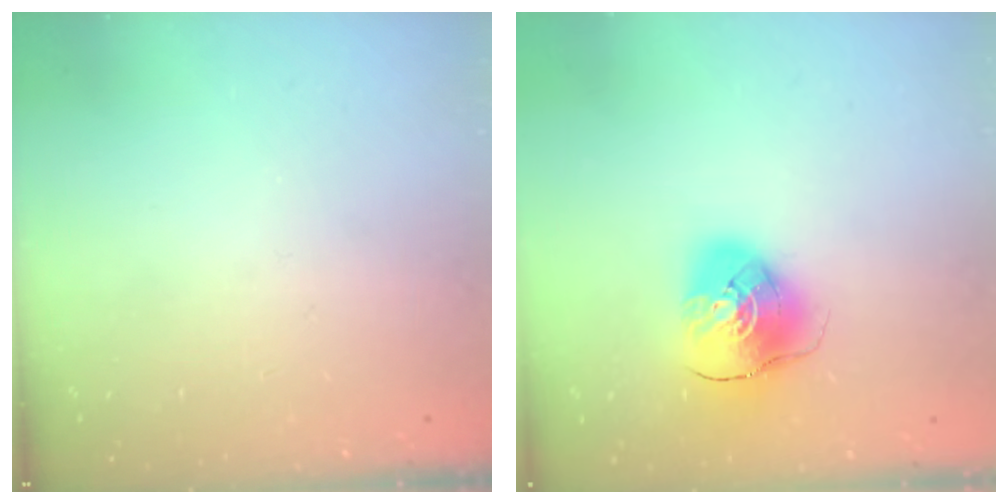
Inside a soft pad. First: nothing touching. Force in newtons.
{"total": 10.2, "press": 10.1, "slide": 1.4}